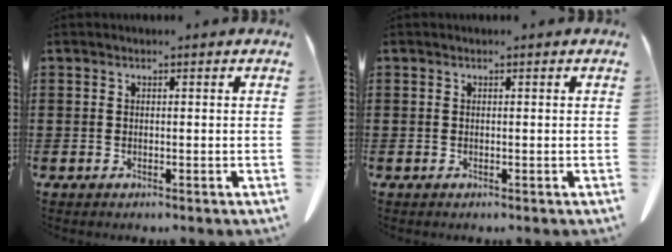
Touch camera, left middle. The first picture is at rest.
{"total": 0.0}